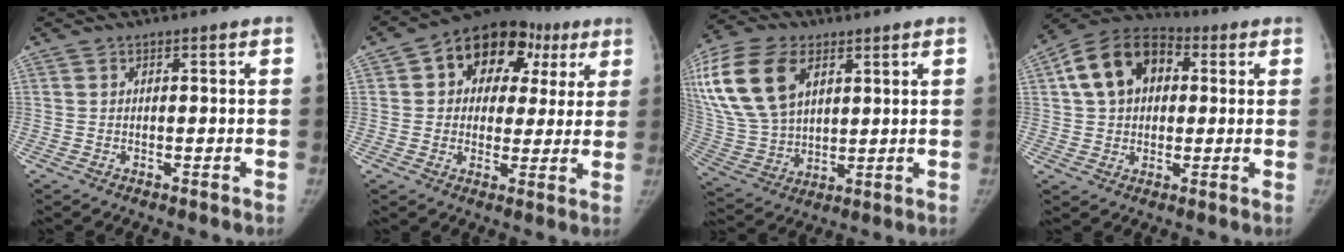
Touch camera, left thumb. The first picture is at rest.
{"total": 17.1, "force": [6.3, 12.3, 10.2], "torque": [-0.088, 0.023, 0.086]}
{"total": 21.7, "force": [8.8, 13.7, 14.4], "torque": [-0.306, -0.003, 0.174]}
{"total": 14.8, "force": [3.5, 10.7, 9.6], "torque": [-0.147, 0.017, 0.048]}